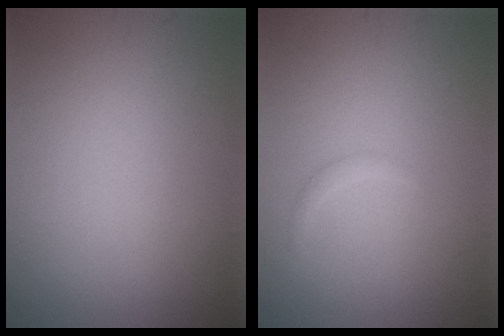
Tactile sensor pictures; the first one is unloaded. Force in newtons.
{"total": 0.6, "press": 0.6, "slide": 0.1}